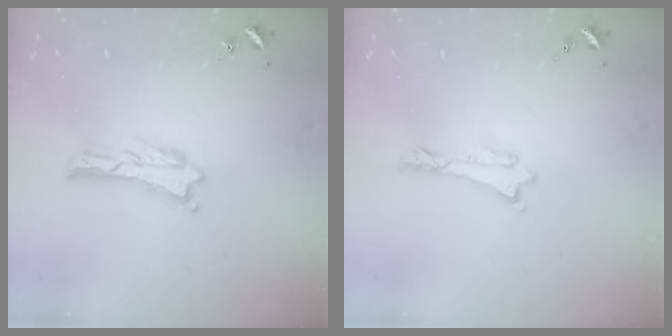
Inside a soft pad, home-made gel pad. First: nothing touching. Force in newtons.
{"total": 0.0}